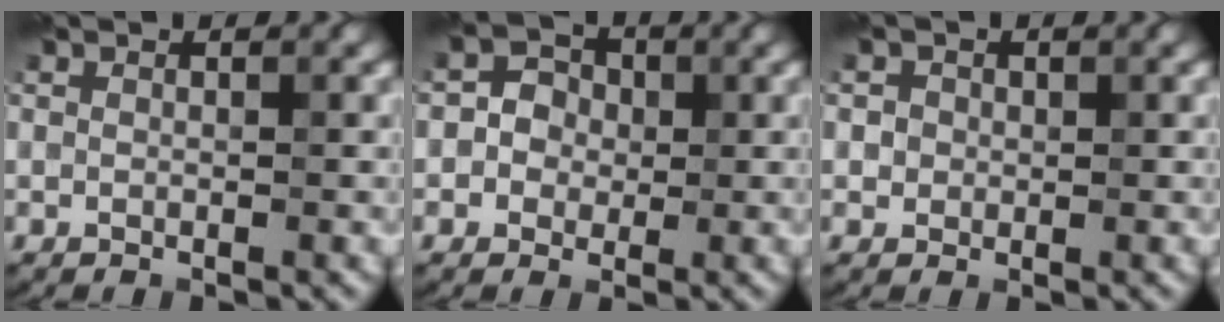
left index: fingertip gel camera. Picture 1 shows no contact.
{"total": 2.4, "force": [-0.2, 2.3, 0.9], "torque": [0.001, 0.006, -0.013]}
{"total": 1.8, "force": [0.5, 1.6, 0.6], "torque": [0.001, 0.009, -0.003]}